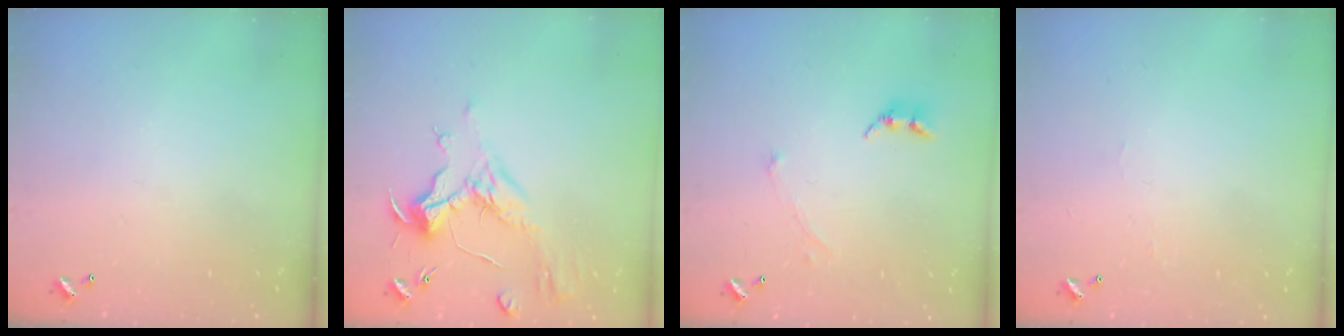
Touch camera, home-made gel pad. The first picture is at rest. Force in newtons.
{"total": 1.0, "press": 0.2, "slide": 1.0}
{"total": 0.7, "press": 0.3, "slide": 0.6}
{"total": 0.8, "press": 0.7, "slide": 0.5}